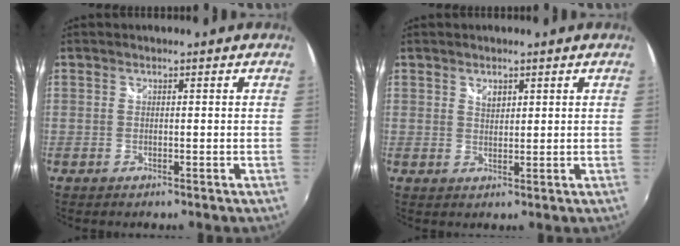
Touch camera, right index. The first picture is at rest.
{"total": 1.9, "force": [1.2, 1.3, 0.9], "torque": [-0.010, 0.001, 0.021]}